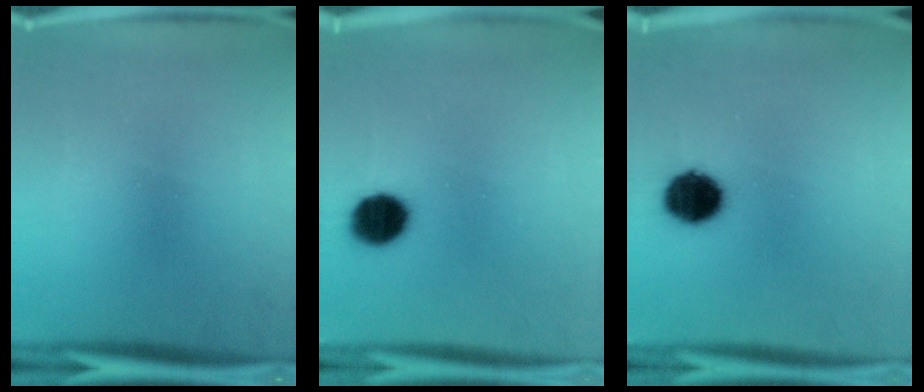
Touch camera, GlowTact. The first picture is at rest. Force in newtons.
{"total": 9.1}
{"total": 10.7}